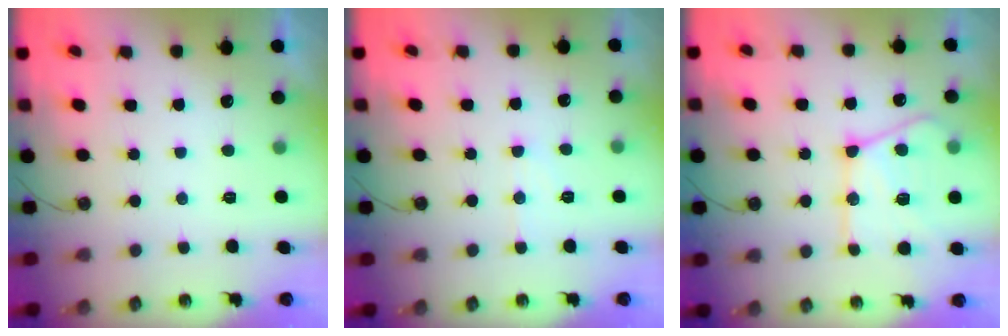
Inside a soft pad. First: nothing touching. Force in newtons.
{"total": 6.0, "press": 6.0, "slide": 0.4}
{"total": 19.4, "press": 19.2, "slide": 2.1}